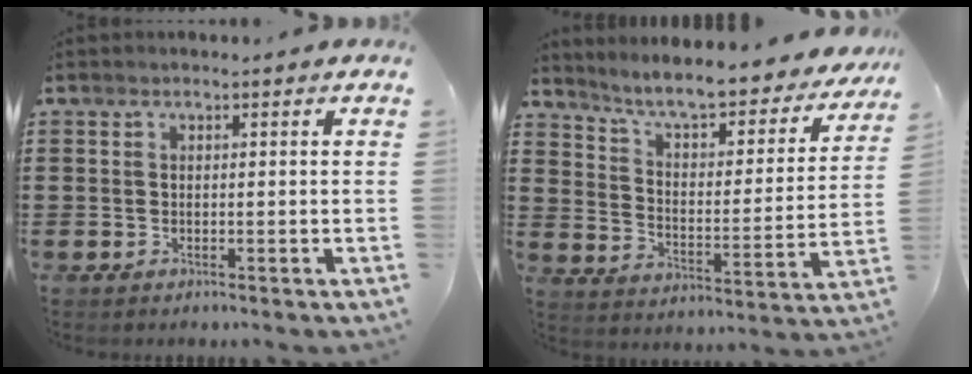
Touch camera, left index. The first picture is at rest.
{"total": 6.5, "force": [5.9, 0.3, 2.6], "torque": [-0.076, -0.045, 0.096]}